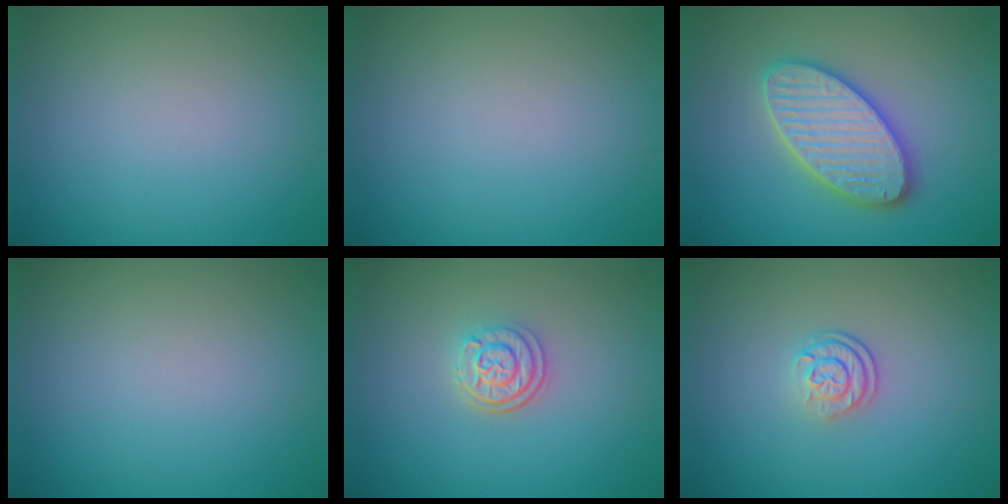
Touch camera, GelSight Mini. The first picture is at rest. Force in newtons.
{"total": 0.0}
{"total": 5.8, "press": 5.8, "slide": 0.6}
{"total": 0.0}
{"total": 2.8, "press": 2.4, "slide": 1.4}
{"total": 2.4, "press": 1.7, "slide": 1.7}